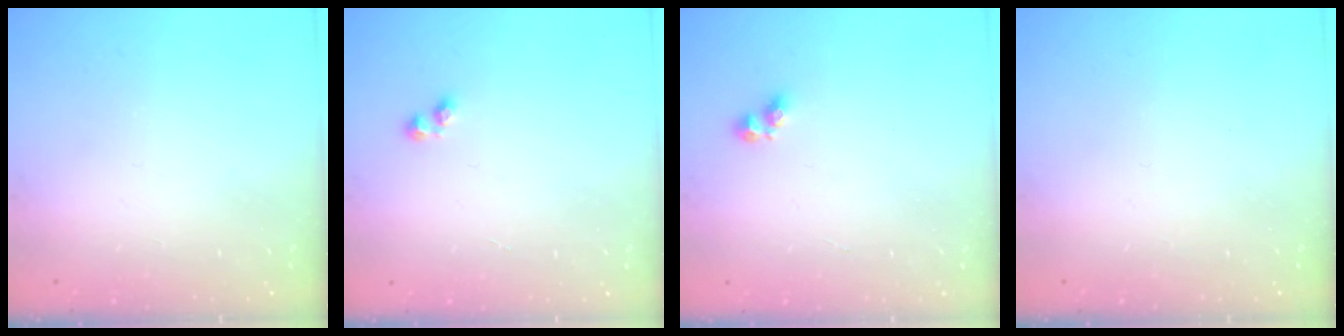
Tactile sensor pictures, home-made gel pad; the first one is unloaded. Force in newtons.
{"total": 1.2, "press": 1.0, "slide": 0.6}
{"total": 3.5, "press": 3.3, "slide": 1.2}
{"total": 0.0}